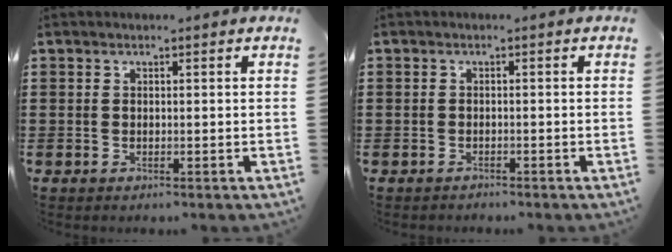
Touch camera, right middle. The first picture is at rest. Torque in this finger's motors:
{"motor_torque": [-0.64, 0.54, -1.05, -0.21]}